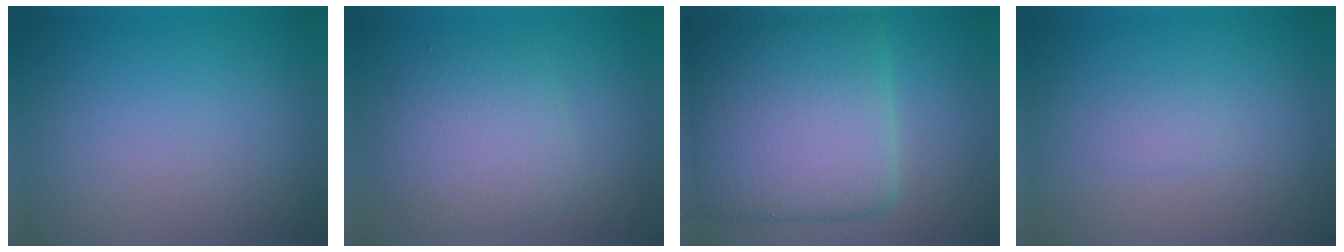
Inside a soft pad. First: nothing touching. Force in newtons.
{"total": 4.5, "press": 4.5, "slide": 0.0}
{"total": 13.1, "press": 13.1, "slide": 0.4}
{"total": 0.9, "press": 0.9, "slide": 0.0}